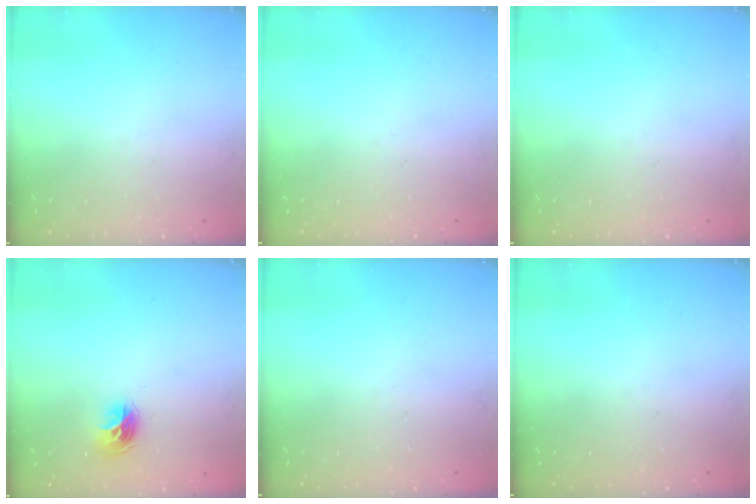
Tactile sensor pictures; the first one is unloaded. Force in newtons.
{"total": 0.0}
{"total": 0.0}
{"total": 8.0, "press": 8.0, "slide": 0.7}
{"total": 0.0}
{"total": 0.0}